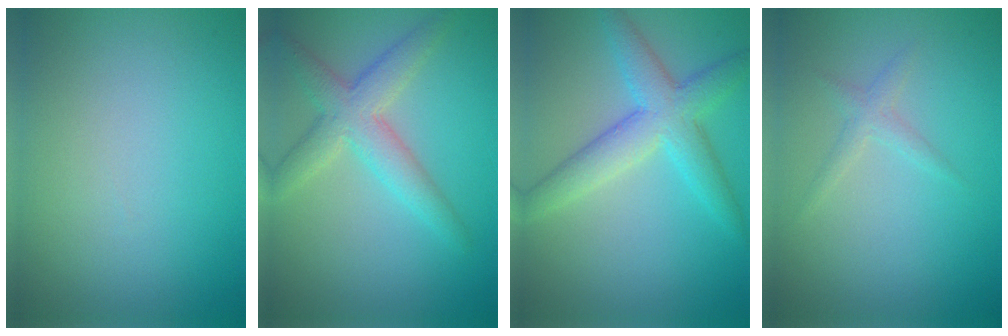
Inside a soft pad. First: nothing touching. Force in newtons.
{"total": 4.4, "press": 4.4, "slide": 0.2}
{"total": 5.1, "press": 5.1, "slide": 0.1}
{"total": 1.2, "press": 1.2, "slide": 0.1}